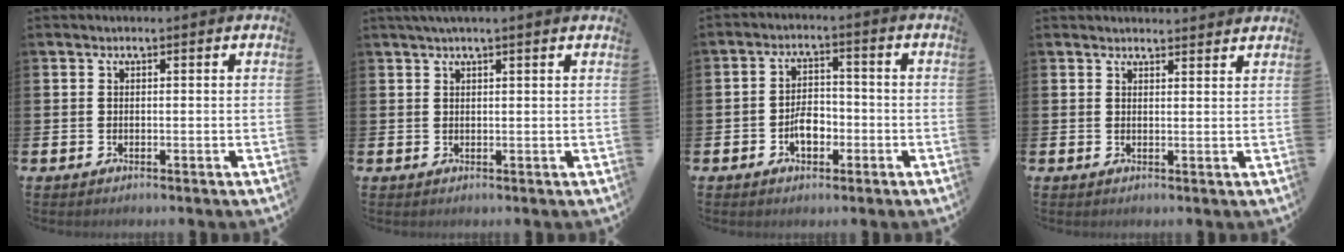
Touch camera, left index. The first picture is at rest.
{"total": 1.7, "force": [1.4, -0.2, 0.8], "torque": [-0.021, 0.003, 0.027]}
{"total": 4.0, "force": [-1.5, 2.4, 2.8], "torque": [-0.045, 0.005, -0.029]}
{"total": 2.2, "force": [2.2, 0.1, -0.2], "torque": [0.013, -0.015, 0.036]}